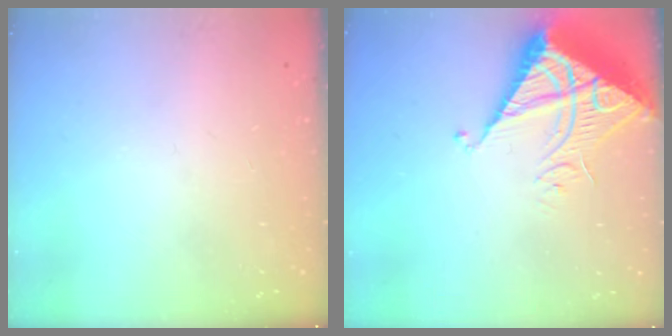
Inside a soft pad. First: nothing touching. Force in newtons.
{"total": 9.8, "press": 9.8, "slide": 1.0}